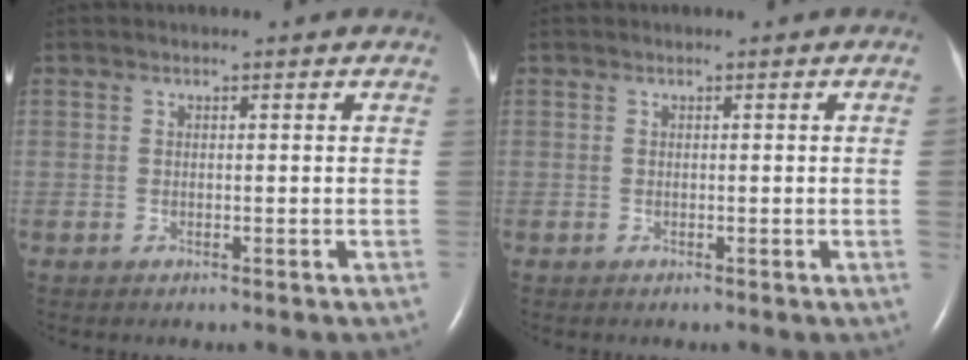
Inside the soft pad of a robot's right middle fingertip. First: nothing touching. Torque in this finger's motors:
{"motor_torque": [0.38, -0.38, -0.45, -0.07]}